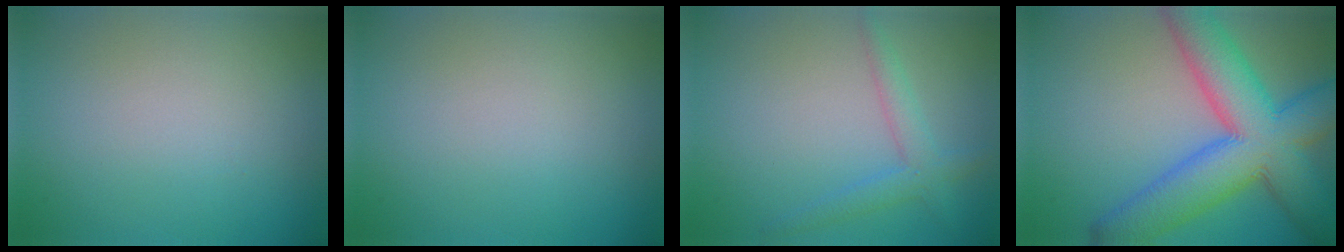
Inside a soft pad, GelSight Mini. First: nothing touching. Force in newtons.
{"total": 0.0}
{"total": 2.5, "press": 2.5, "slide": 0.1}
{"total": 11.3, "press": 11.3, "slide": 0.4}